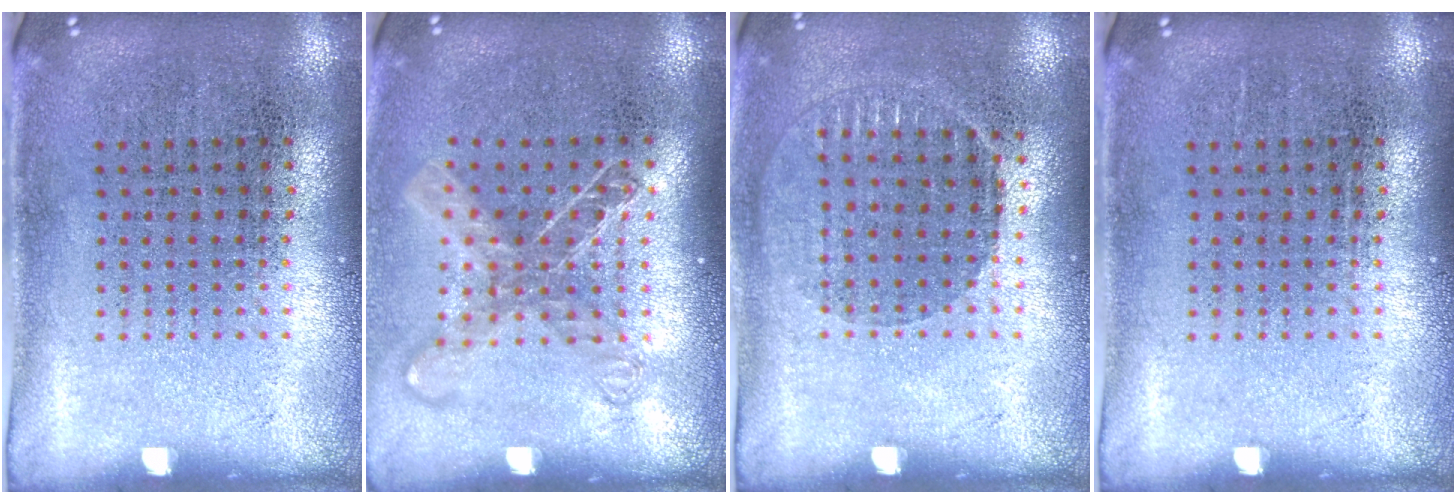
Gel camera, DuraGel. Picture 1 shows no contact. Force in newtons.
{"total": 1.4, "press": 1.2, "slide": 0.8}
{"total": 1.0, "press": 0.9, "slide": 0.4}
{"total": 0.0}